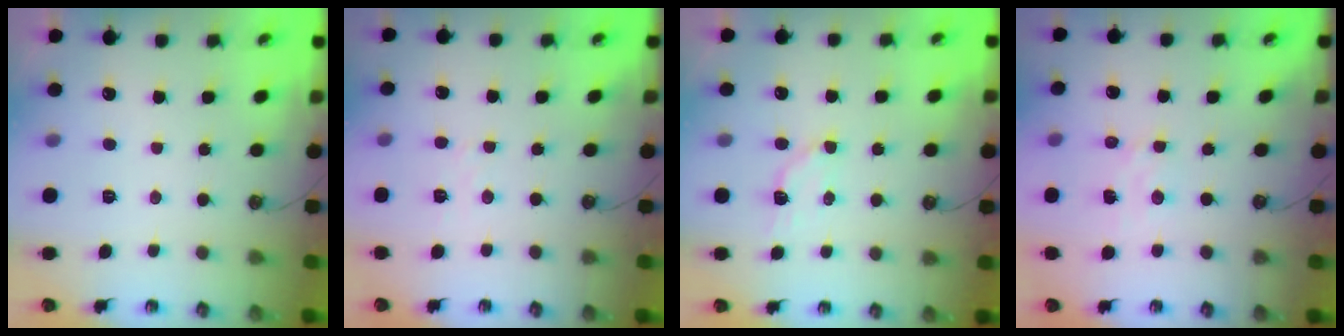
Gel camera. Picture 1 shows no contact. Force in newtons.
{"total": 3.1, "press": 3.1, "slide": 0.5}
{"total": 4.1, "press": 3.9, "slide": 1.2}
{"total": 2.8, "press": 2.7, "slide": 0.4}